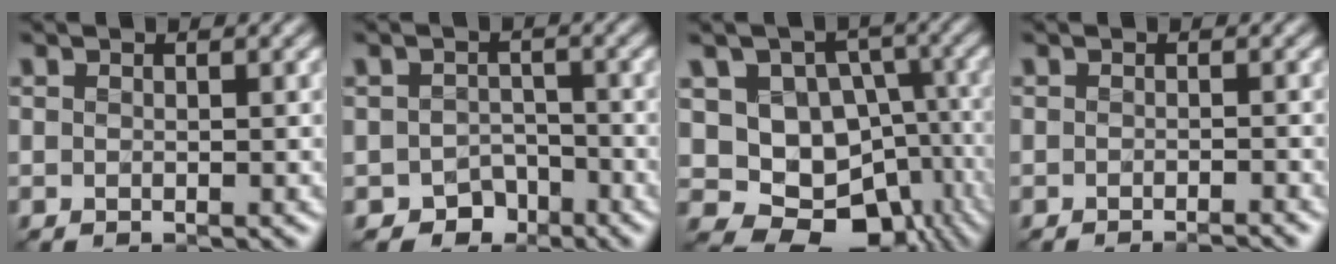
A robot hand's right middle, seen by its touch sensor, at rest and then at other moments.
{"total": 2.8, "force": [-1.9, 1.9, 0.6], "torque": [-0.001, -0.001, -0.031]}
{"total": 12.3, "force": [-2.0, 9.7, 7.3], "torque": [-0.096, -0.006, -0.024]}
{"total": 1.3, "force": [-1.2, -0.2, 0.6], "torque": [-0.003, -0.005, -0.022]}